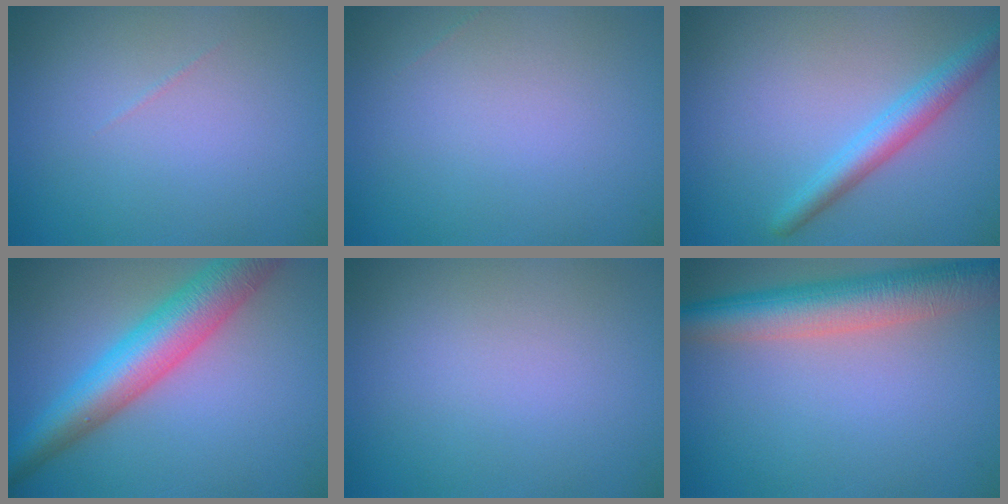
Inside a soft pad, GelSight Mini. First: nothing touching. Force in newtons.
{"total": 0.0}
{"total": 3.1, "press": 3.1, "slide": 0.1}
{"total": 7.5, "press": 7.5, "slide": 0.1}
{"total": 0.0}
{"total": 6.4, "press": 6.4, "slide": 0.3}